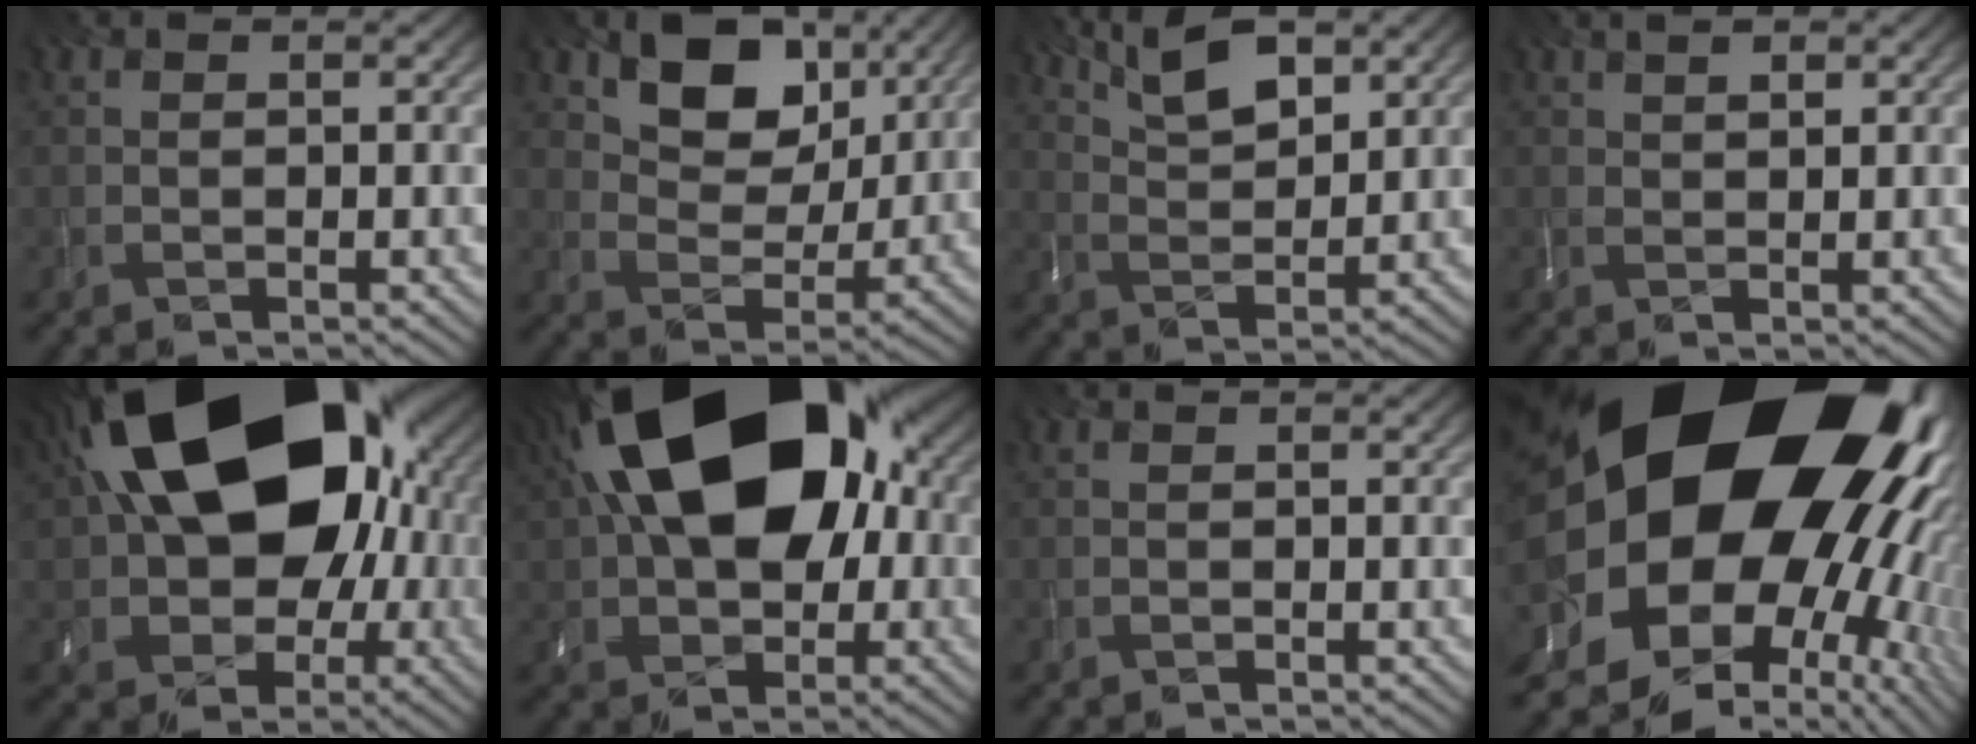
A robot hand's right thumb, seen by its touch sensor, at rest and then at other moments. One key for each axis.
{"total": 9.8, "fx": 5.2, "fy": 6.2, "fz": 5.5, "tx": -0.099, "ty": -0.003, "tz": 0.082}
{"total": 6.3, "fx": 4.2, "fy": 2.1, "fz": 4.2, "tx": -0.088, "ty": 0.007, "tz": 0.086}
{"total": 1.4, "fx": 1.2, "fy": 0.3, "fz": 0.7, "tx": -0.006, "ty": -0.002, "tz": 0.023}
{"total": 22.9, "fx": 5.6, "fy": 15.6, "fz": 15.8, "tx": -0.287, "ty": 0.027, "tz": 0.093}
{"total": 22.1, "fx": 5.6, "fy": 13.7, "fz": 16.4, "tx": -0.278, "ty": 0.050, "tz": 0.080}
{"total": 0.0}
{"total": 24.0, "fx": 4.2, "fy": 18.2, "fz": 15.0, "tx": -0.240, "ty": -0.079, "tz": 0.048}